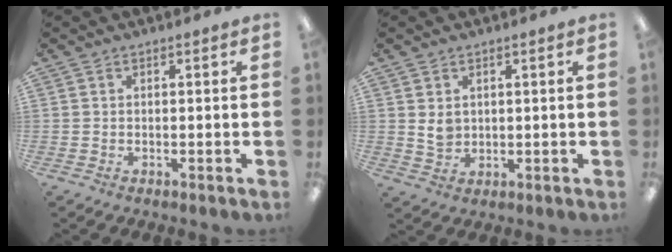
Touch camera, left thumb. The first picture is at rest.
{"total": 3.7, "force": [1.3, 2.9, 1.9], "torque": [-0.025, -0.005, 0.022]}